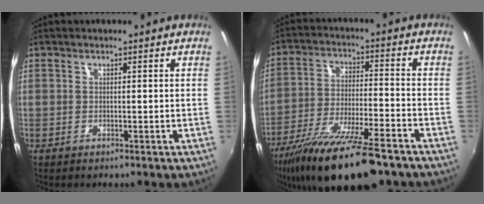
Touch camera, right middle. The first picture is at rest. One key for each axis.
{"total": 20.0, "fx": -14.9, "fy": 3.9, "fz": 12.7, "tx": -0.244, "ty": -0.051, "tz": -0.248}